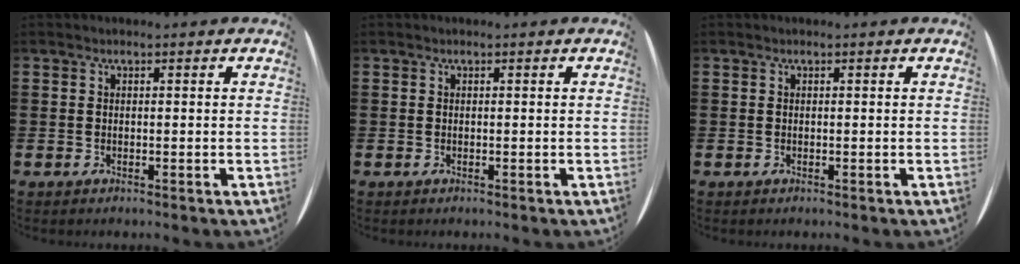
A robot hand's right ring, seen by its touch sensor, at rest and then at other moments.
{"total": 0.0}
{"total": 0.0}